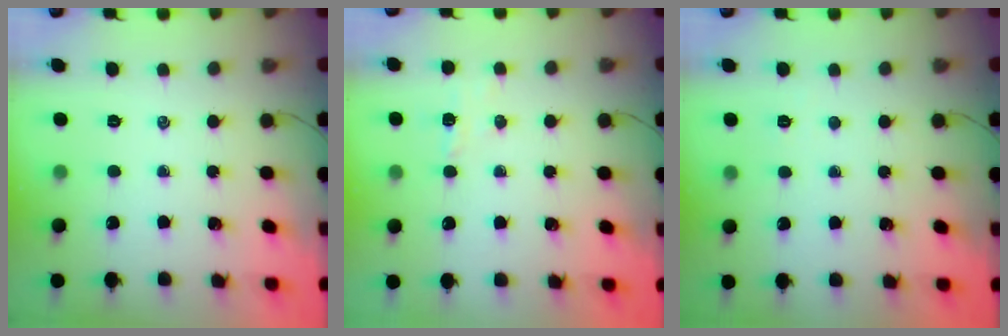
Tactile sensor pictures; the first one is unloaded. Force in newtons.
{"total": 3.0, "press": 2.8, "slide": 0.9}
{"total": 1.8, "press": 1.7, "slide": 0.5}